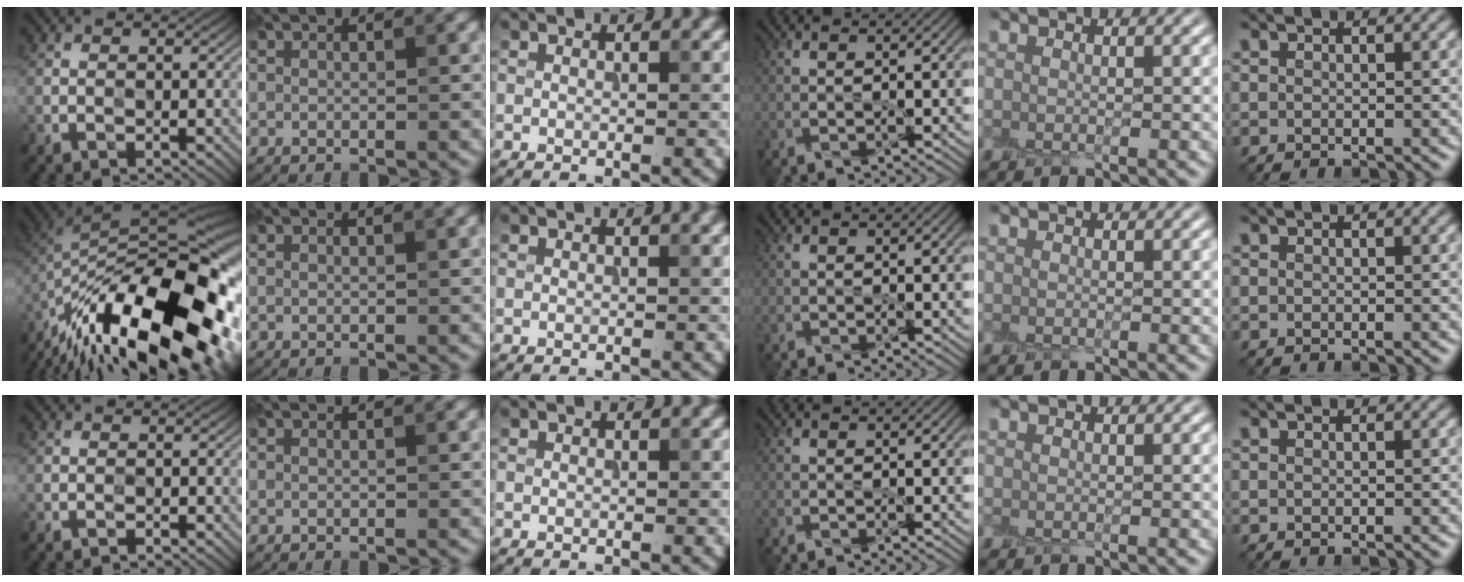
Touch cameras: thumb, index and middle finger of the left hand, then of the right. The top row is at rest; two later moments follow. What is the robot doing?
{"motion": "peel", "object": "plastic wrap"}